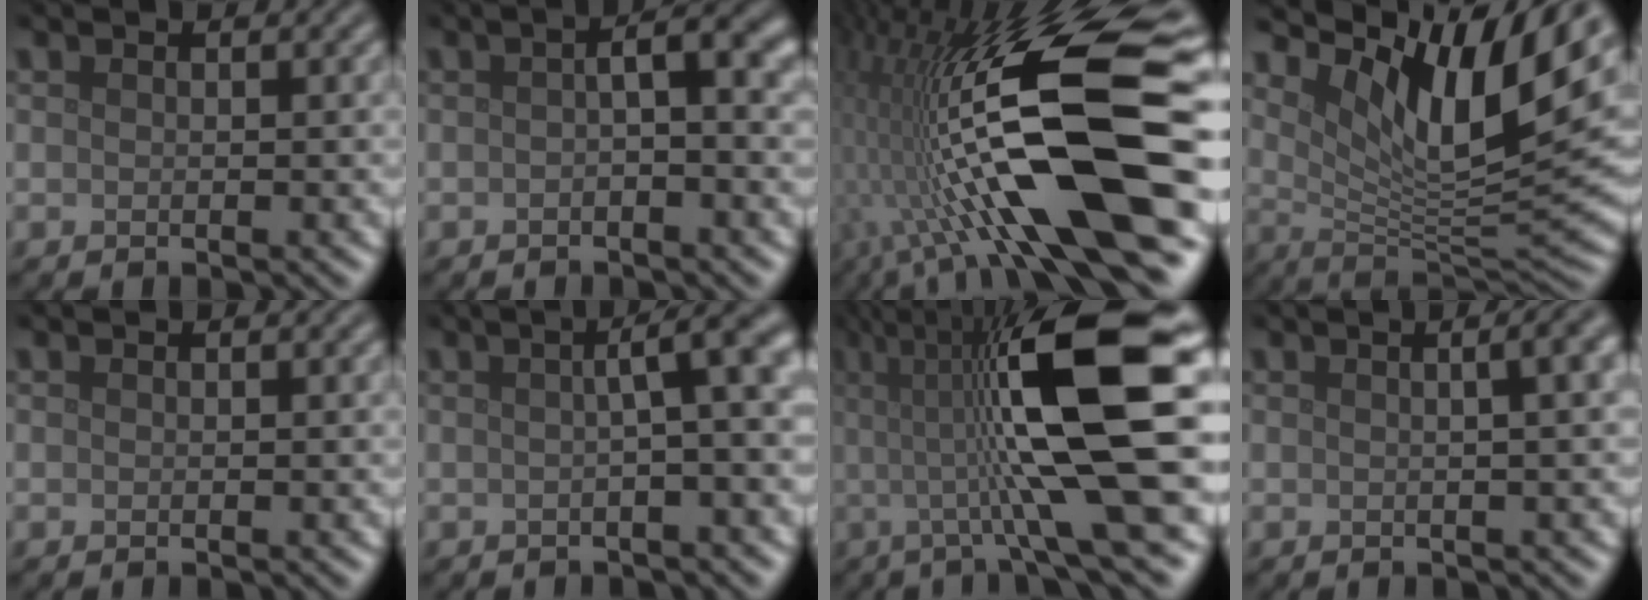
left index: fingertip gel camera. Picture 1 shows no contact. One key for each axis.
{"total": 3.0, "fx": 0.0, "fy": 0.6, "fz": 2.9, "tx": -0.045, "ty": 0.011, "tz": -0.003}
{"total": 15.4, "fx": 0.1, "fy": 5.5, "fz": 14.4, "tx": -0.245, "ty": 0.000, "tz": 0.000}
{"total": 11.6, "fx": 6.2, "fy": 3.3, "fz": 9.3, "tx": -0.154, "ty": -0.007, "tz": 0.116}
{"total": 0.0}
{"total": 5.0, "fx": 0.5, "fy": 1.2, "fz": 4.8, "tx": -0.055, "ty": 0.021, "tz": 0.001}
{"total": 14.4, "fx": 1.5, "fy": 3.2, "fz": 13.9, "tx": -0.201, "ty": 0.016, "tz": 0.018}
{"total": 5.8, "fx": 1.5, "fy": 2.7, "fz": 4.9, "tx": -0.022, "ty": 0.042, "tz": -0.016}